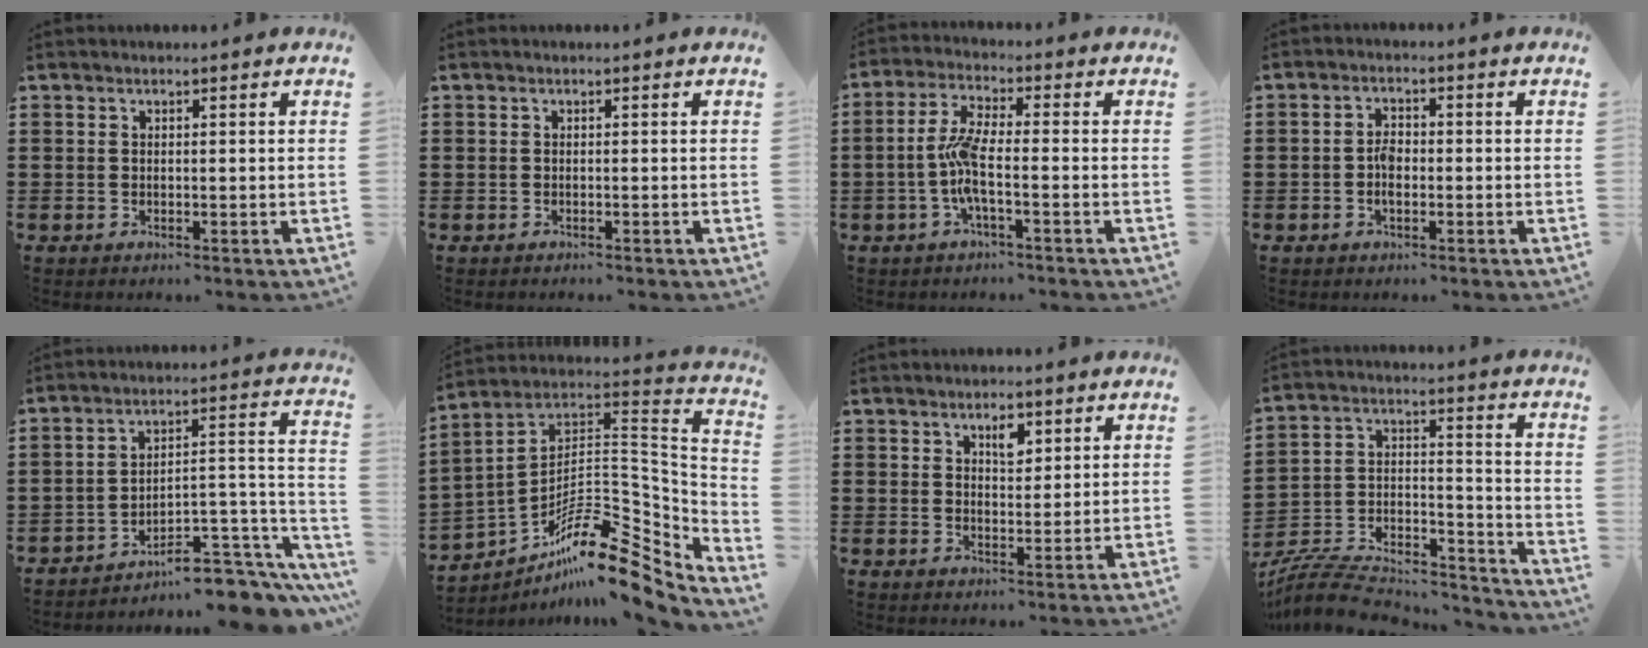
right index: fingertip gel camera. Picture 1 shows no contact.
{"total": 0.6, "force": [-0.5, 0.2, -0.1], "torque": [0.002, 0.002, -0.013]}
{"total": 5.9, "force": [-1.7, 1.3, 5.5], "torque": [-0.134, -0.012, -0.042]}
{"total": 2.7, "force": [-0.8, 1.2, 2.3], "torque": [-0.050, -0.001, -0.016]}
{"total": 8.6, "force": [-6.9, 2.7, 4.4], "torque": [-0.054, 0.012, -0.128]}
{"total": 13.9, "force": [-9.8, 4.8, 8.5], "torque": [-0.134, 0.014, -0.184]}
{"total": 3.1, "force": [1.8, 1.6, 2.0], "torque": [-0.029, 0.000, 0.028]}
{"total": 8.5, "force": [-7.8, 2.6, 2.3], "torque": [-0.043, 0.006, -0.152]}